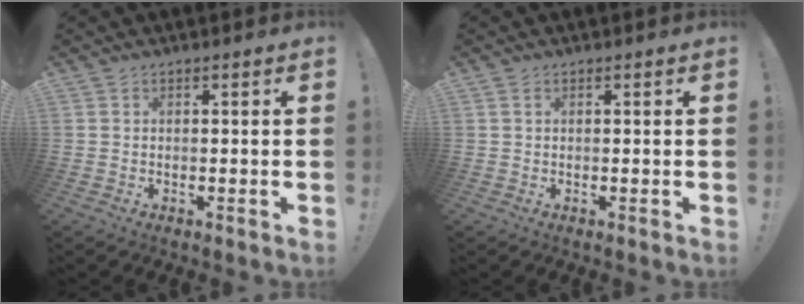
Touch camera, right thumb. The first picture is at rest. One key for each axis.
{"total": 0.8, "fx": 0.4, "fy": 0.3, "fz": 0.5, "tx": -0.008, "ty": 0.000, "tz": 0.007}